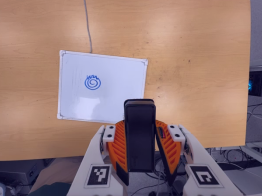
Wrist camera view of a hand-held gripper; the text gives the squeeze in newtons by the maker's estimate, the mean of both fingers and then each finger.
{"total": 6.5, "left": 5.1, "right": 7.8}